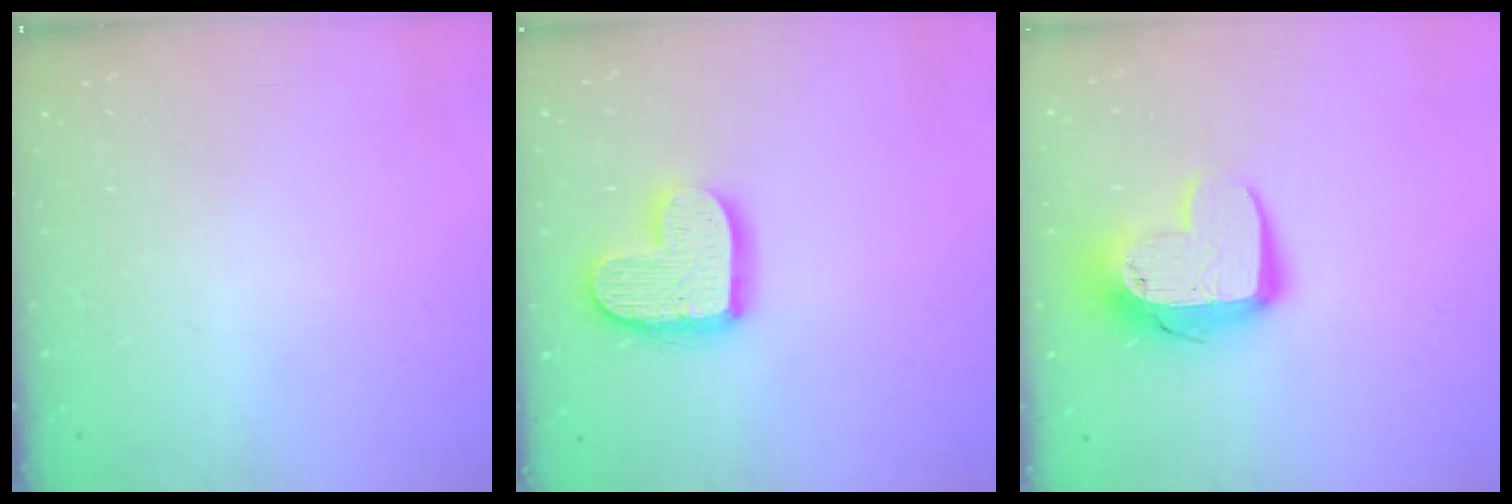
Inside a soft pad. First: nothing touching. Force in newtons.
{"total": 14.2, "press": 14.2, "slide": 1.1}
{"total": 11.0, "press": 10.9, "slide": 0.9}